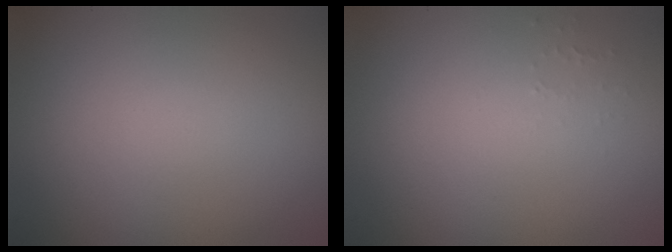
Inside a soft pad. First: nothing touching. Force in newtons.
{"total": 0.5, "press": 0.5, "slide": 0.1}